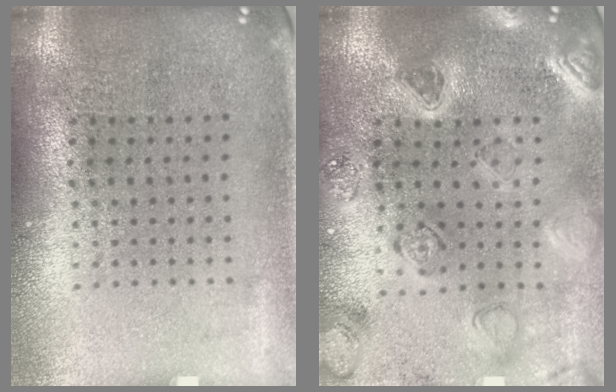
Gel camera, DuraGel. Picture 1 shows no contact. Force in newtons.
{"total": 2.2, "press": 2.2, "slide": 0.4}